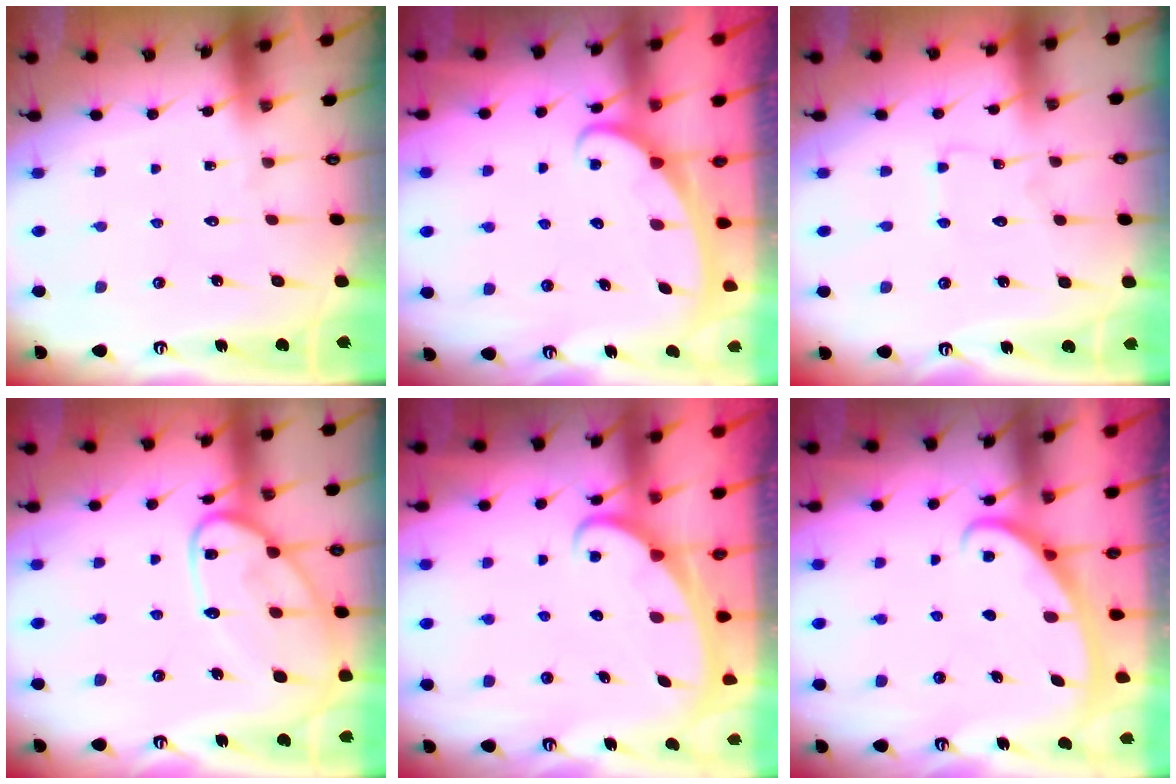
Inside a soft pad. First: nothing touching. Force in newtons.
{"total": 2.4, "press": 2.4, "slide": 0.4}
{"total": 2.4, "press": 2.4, "slide": 0.2}
{"total": 17.3, "press": 17.3, "slide": 1.4}
{"total": 2.4, "press": 2.3, "slide": 0.3}
{"total": 2.8, "press": 2.8, "slide": 0.4}